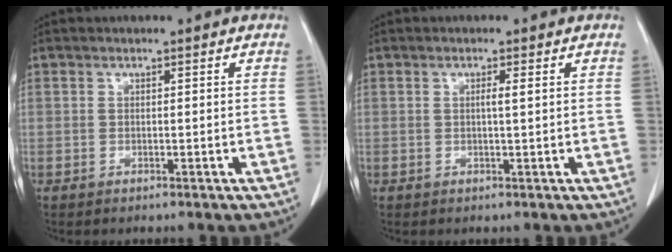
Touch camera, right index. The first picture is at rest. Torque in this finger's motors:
{"motor_torque": [0.01, 0.01, 0.00, 0.03]}